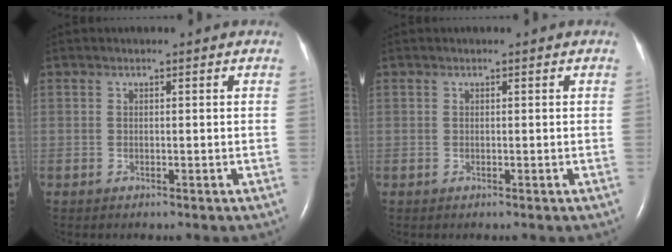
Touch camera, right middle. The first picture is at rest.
{"total": 0.0}